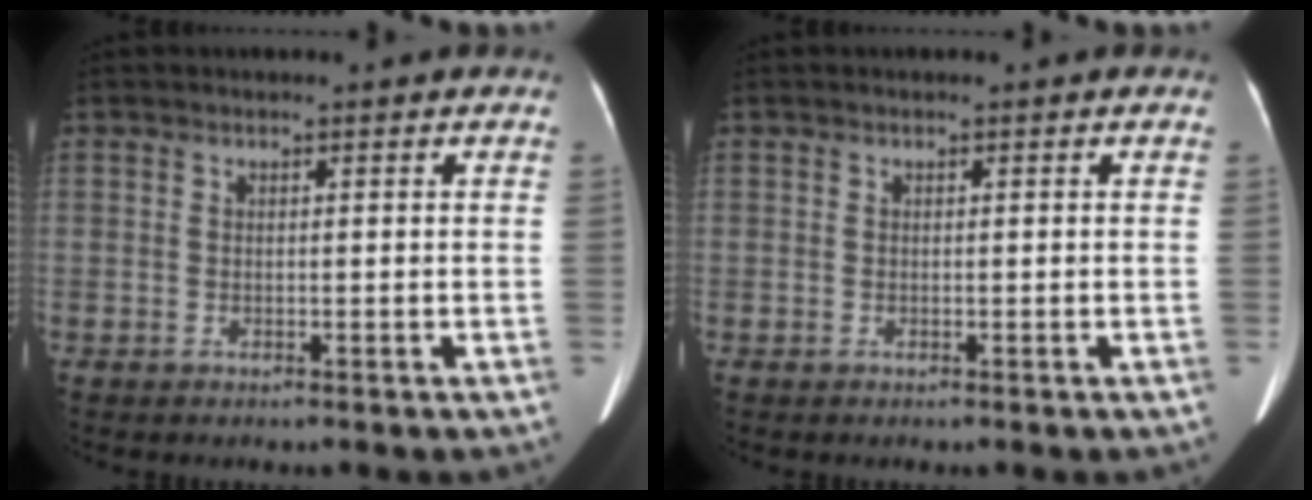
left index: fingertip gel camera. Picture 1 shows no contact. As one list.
[{"total": 0.0}]